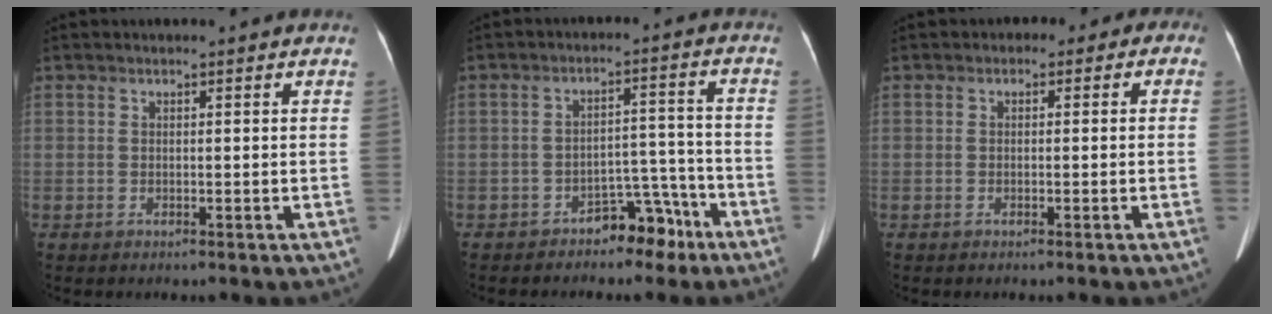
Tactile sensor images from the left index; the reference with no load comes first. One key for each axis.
{"total": 6.1, "fx": -4.6, "fy": 3.1, "fz": 2.6, "tx": -0.030, "ty": 0.030, "tz": -0.066}
{"total": 2.2, "fx": -0.5, "fy": 1.7, "fz": 1.3, "tx": -0.003, "ty": 0.022, "tz": -0.017}